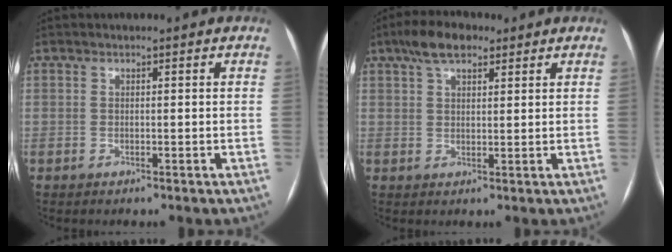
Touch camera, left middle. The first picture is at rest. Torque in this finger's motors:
{"motor_torque": [0.78, -0.72, 0.10, 0.03]}